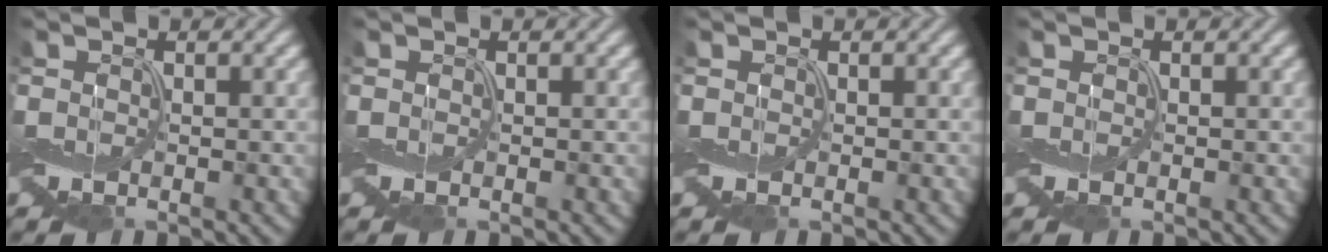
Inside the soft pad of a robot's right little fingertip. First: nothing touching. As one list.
[{"total": 0.0}, {"total": 0.0}, {"total": 0.0}]